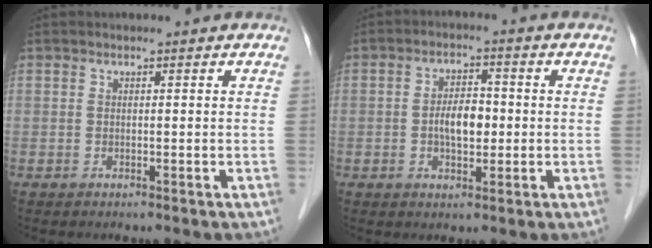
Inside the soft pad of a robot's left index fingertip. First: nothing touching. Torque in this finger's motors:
{"motor_torque": [0.07, 0.07, 0.10, 0.05]}